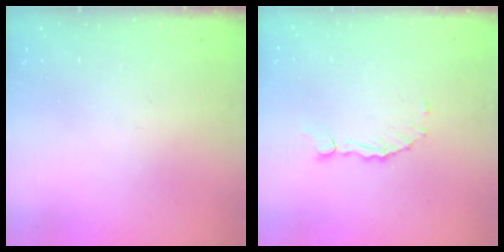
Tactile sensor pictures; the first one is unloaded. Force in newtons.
{"total": 1.0, "press": 1.0, "slide": 0.2}